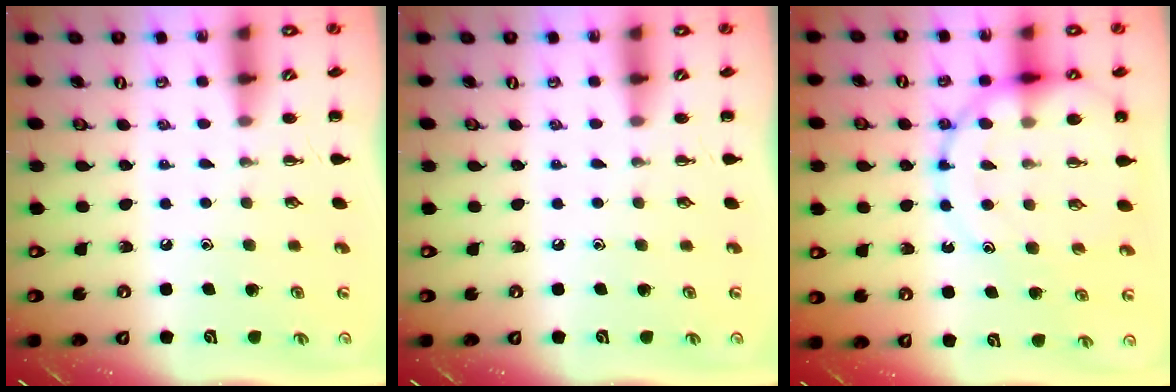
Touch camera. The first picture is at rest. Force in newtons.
{"total": 0.0}
{"total": 18.6, "press": 18.2, "slide": 4.0}